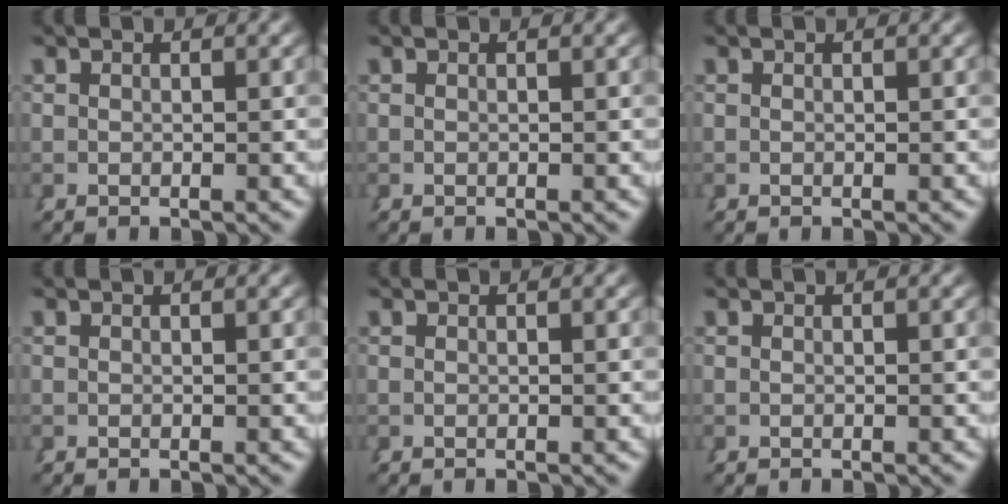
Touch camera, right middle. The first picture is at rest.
{"total": 0.0}
{"total": 0.0}
{"total": 0.0}
{"total": 0.0}
{"total": 0.0}